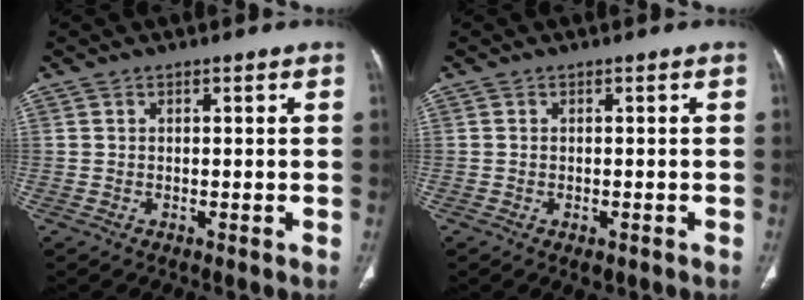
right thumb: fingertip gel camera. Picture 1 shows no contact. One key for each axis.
{"total": 1.7, "fx": -0.9, "fy": 0.9, "fz": 1.1, "tx": -0.016, "ty": 0.004, "tz": -0.005}